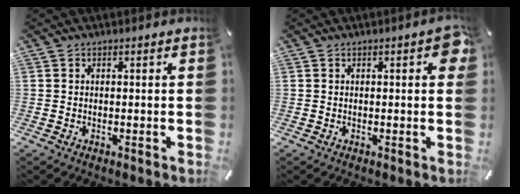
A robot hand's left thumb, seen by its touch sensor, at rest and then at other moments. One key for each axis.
{"total": 3.8, "fx": 0.7, "fy": 1.3, "fz": 3.5, "tx": -0.043, "ty": 0.001, "tz": 0.006}